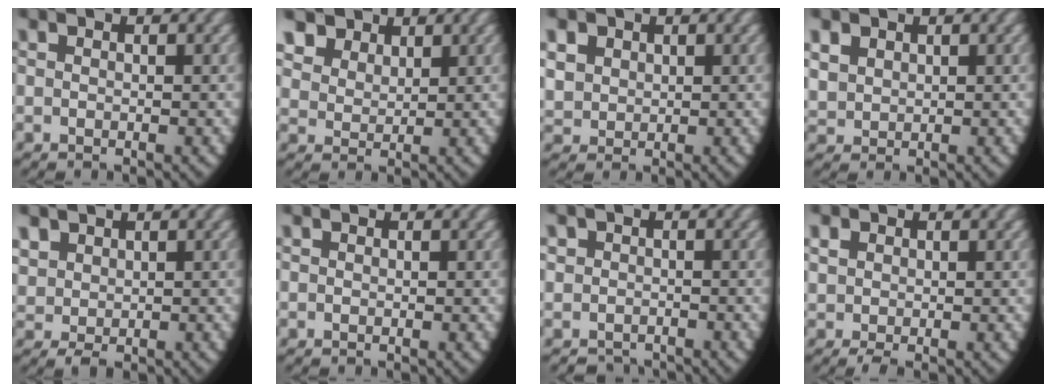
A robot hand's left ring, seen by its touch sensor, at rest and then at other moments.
{"total": 5.7, "force": [3.2, 4.0, 2.5], "torque": [-0.060, -0.004, 0.058]}
{"total": 3.9, "force": [1.1, 3.4, 1.5], "torque": [-0.049, -0.008, 0.031]}
{"total": 2.9, "force": [1.2, 2.4, 1.1], "torque": [-0.040, -0.009, 0.036]}
{"total": 2.8, "force": [0.7, 2.4, 1.3], "torque": [-0.041, -0.017, 0.027]}
{"total": 0.0}
{"total": 3.0, "force": [-2.0, 2.2, 0.2], "torque": [-0.006, -0.012, -0.033]}
{"total": 1.7, "force": [0.0, 1.3, 1.0], "torque": [-0.030, -0.013, 0.012]}